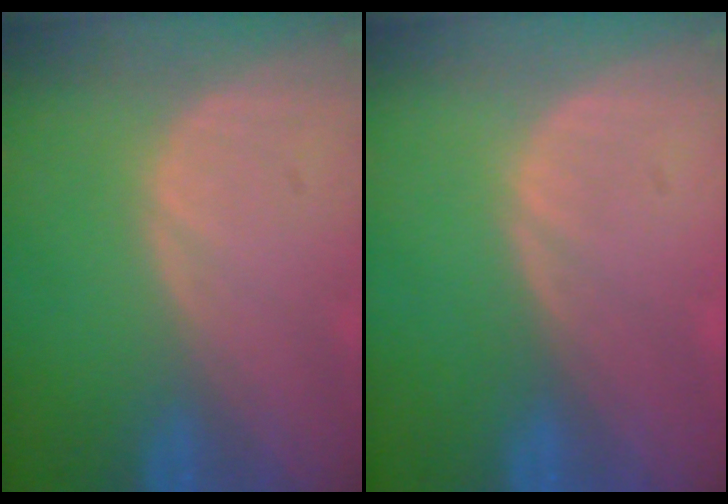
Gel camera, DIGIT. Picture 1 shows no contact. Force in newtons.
{"total": 0.0}